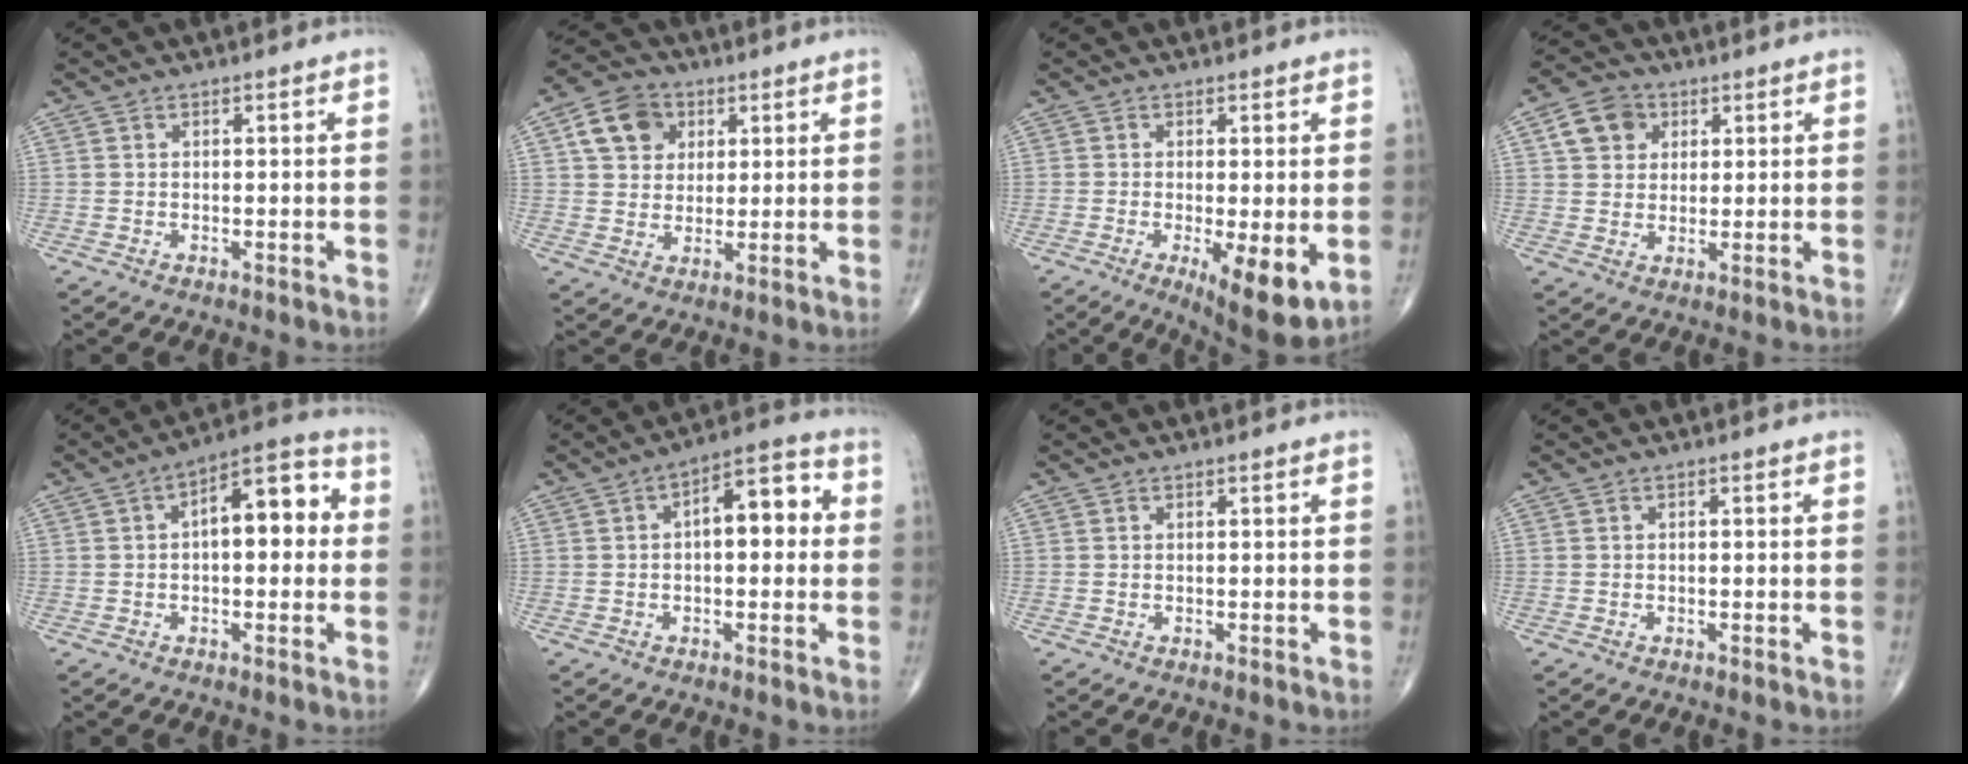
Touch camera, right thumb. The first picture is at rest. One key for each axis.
{"total": 9.0, "fx": 3.2, "fy": 7.2, "fz": 4.3, "tx": -0.053, "ty": -0.003, "tz": 0.052}
{"total": 9.6, "fx": -2.3, "fy": 2.9, "fz": 8.8, "tx": -0.131, "ty": -0.025, "tz": -0.031}
{"total": 7.2, "fx": 2.6, "fy": 5.9, "fz": 3.3, "tx": -0.034, "ty": -0.001, "tz": 0.042}
{"total": 11.5, "fx": 1.2, "fy": 5.4, "fz": 10.1, "tx": -0.118, "ty": 0.033, "tz": 0.007}
{"total": 9.9, "fx": 1.0, "fy": 4.7, "fz": 8.6, "tx": -0.098, "ty": 0.030, "tz": 0.004}
{"total": 0.0}
{"total": 0.0}